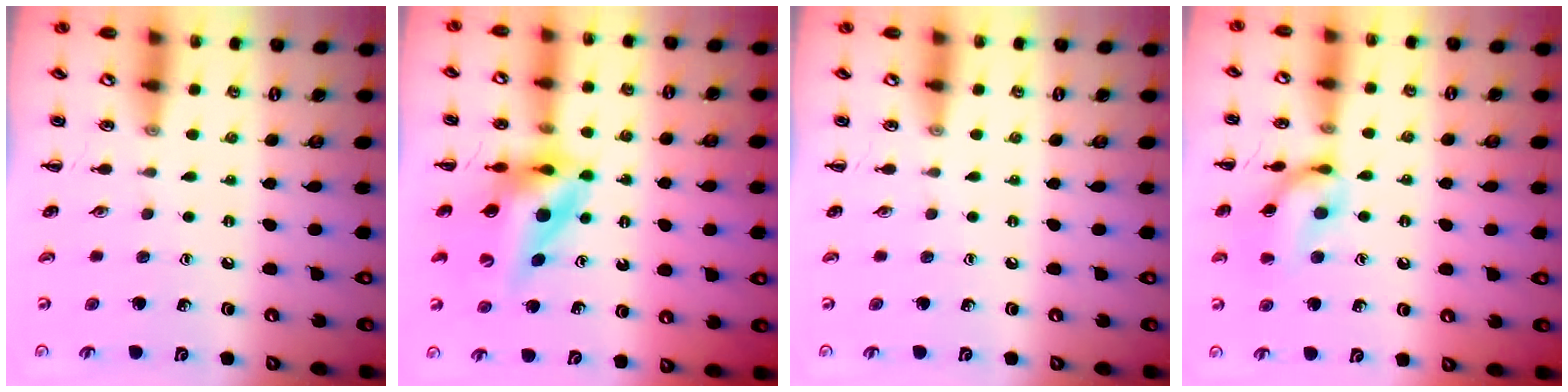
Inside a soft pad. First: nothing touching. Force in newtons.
{"total": 12.0, "press": 11.4, "slide": 3.7}
{"total": 0.0}
{"total": 12.9, "press": 12.8, "slide": 1.2}